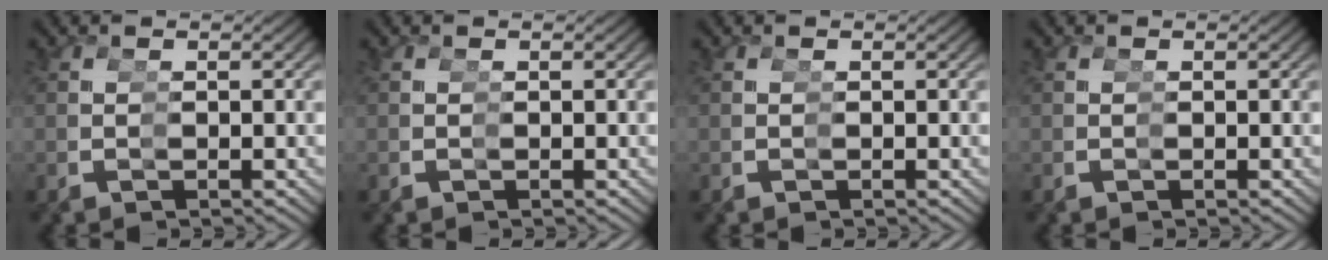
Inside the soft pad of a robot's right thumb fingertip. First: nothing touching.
{"total": 0.0}
{"total": 0.0}
{"total": 0.0}